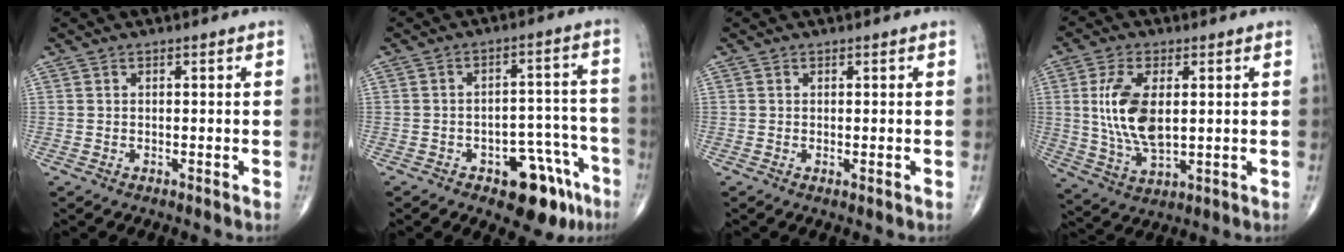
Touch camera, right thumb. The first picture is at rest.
{"total": 12.0, "force": [-6.8, 5.8, 8.0], "torque": [-0.060, 0.052, -0.084]}
{"total": 0.7, "force": [-0.2, 0.2, 0.7], "torque": [-0.013, -0.004, -0.002]}
{"total": 11.9, "force": [1.7, 5.9, 10.2], "torque": [-0.201, -0.013, 0.038]}